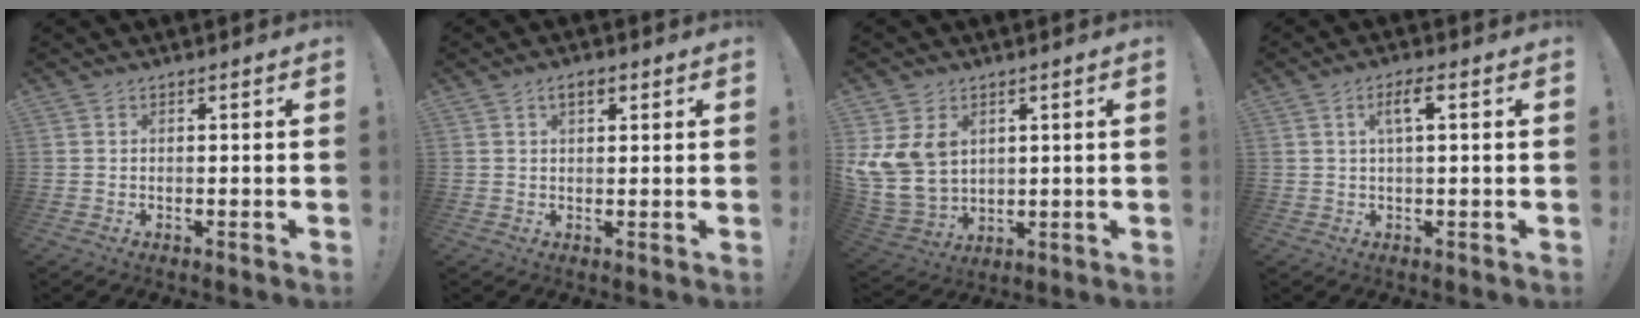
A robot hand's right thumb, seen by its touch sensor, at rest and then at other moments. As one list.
[{"total": 3.4, "force": [1.5, 1.8, 2.4], "torque": [-0.035, 0.000, 0.024]}, {"total": 12.0, "force": [4.3, 9.3, 6.1], "torque": [-0.135, -0.024, 0.090]}, {"total": 2.5, "force": [1.3, 0.3, 2.1], "torque": [-0.031, -0.004, 0.018]}]